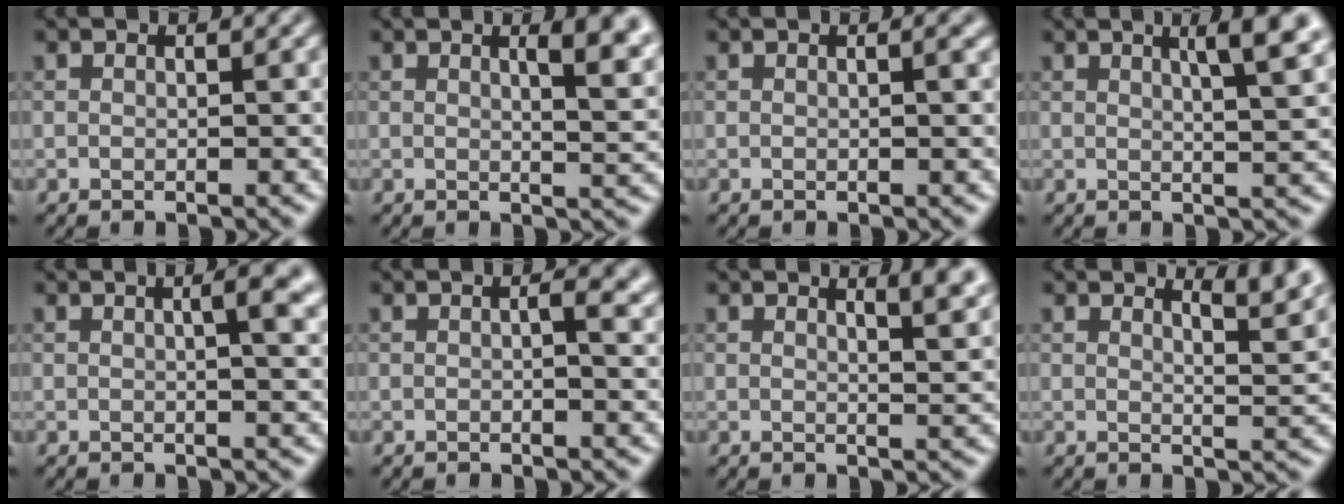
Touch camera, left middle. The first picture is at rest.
{"total": 5.4, "force": [2.0, 1.9, 4.7], "torque": [-0.039, 0.006, 0.024]}
{"total": 0.9, "force": [0.2, 0.2, 0.9], "torque": [-0.009, 0.003, 0.000]}
{"total": 5.0, "force": [2.2, 1.1, 4.4], "torque": [-0.045, 0.010, 0.025]}
{"total": 4.7, "force": [1.1, 1.6, 4.2], "torque": [-0.035, 0.018, 0.007]}
{"total": 2.1, "force": [0.2, 0.5, 2.0], "torque": [-0.028, 0.000, 0.002]}
{"total": 4.5, "force": [2.6, 1.6, 3.3], "torque": [-0.017, 0.010, 0.025]}
{"total": 3.8, "force": [2.8, 0.9, 2.4], "torque": [-0.024, 0.000, 0.037]}